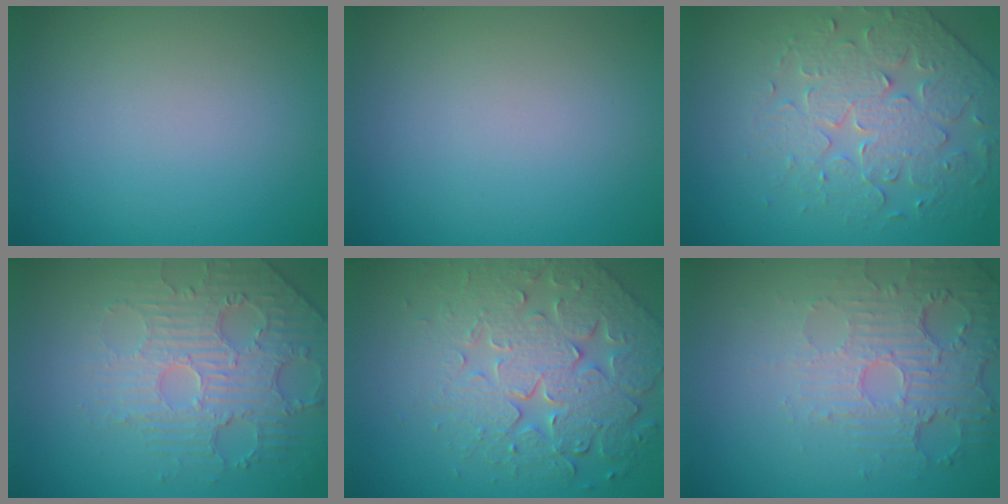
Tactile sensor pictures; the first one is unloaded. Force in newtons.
{"total": 0.0}
{"total": 4.5, "press": 4.5, "slide": 0.4}
{"total": 4.7, "press": 3.7, "slide": 2.8}
{"total": 7.7, "press": 6.0, "slide": 4.7}
{"total": 6.0, "press": 3.6, "slide": 4.8}